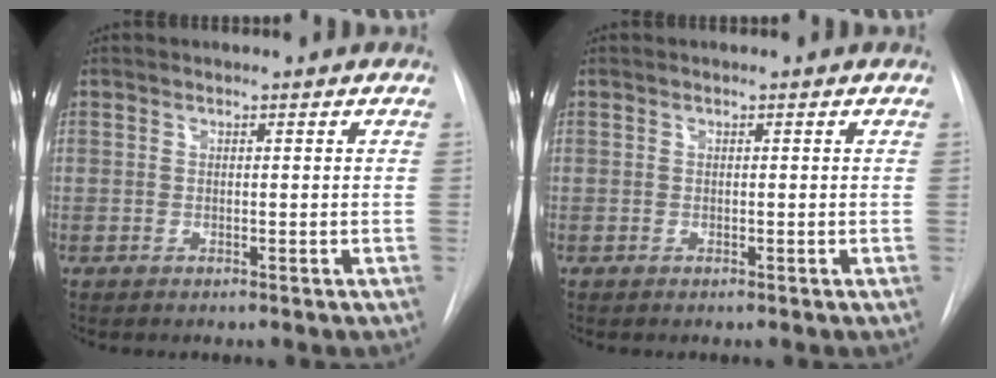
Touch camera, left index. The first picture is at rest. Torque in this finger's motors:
{"motor_torque": [0.09, -0.03, 0.02, 0.00]}